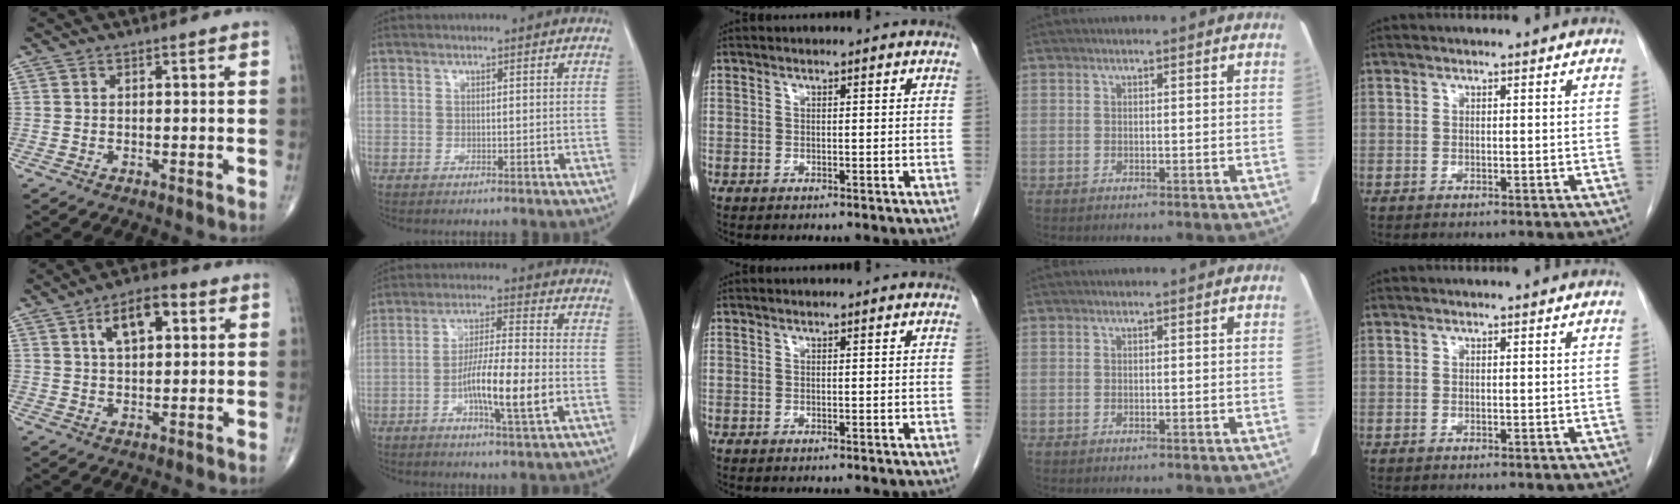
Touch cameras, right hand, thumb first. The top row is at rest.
{"thumb": {"total": 8.9, "force": [3.0, 4.5, 7.1], "torque": [-0.099, 0.008, 0.043]}, "index": {"total": 10.9, "force": [-3.1, 0.7, 10.4], "torque": [-0.186, -0.006, -0.058]}}